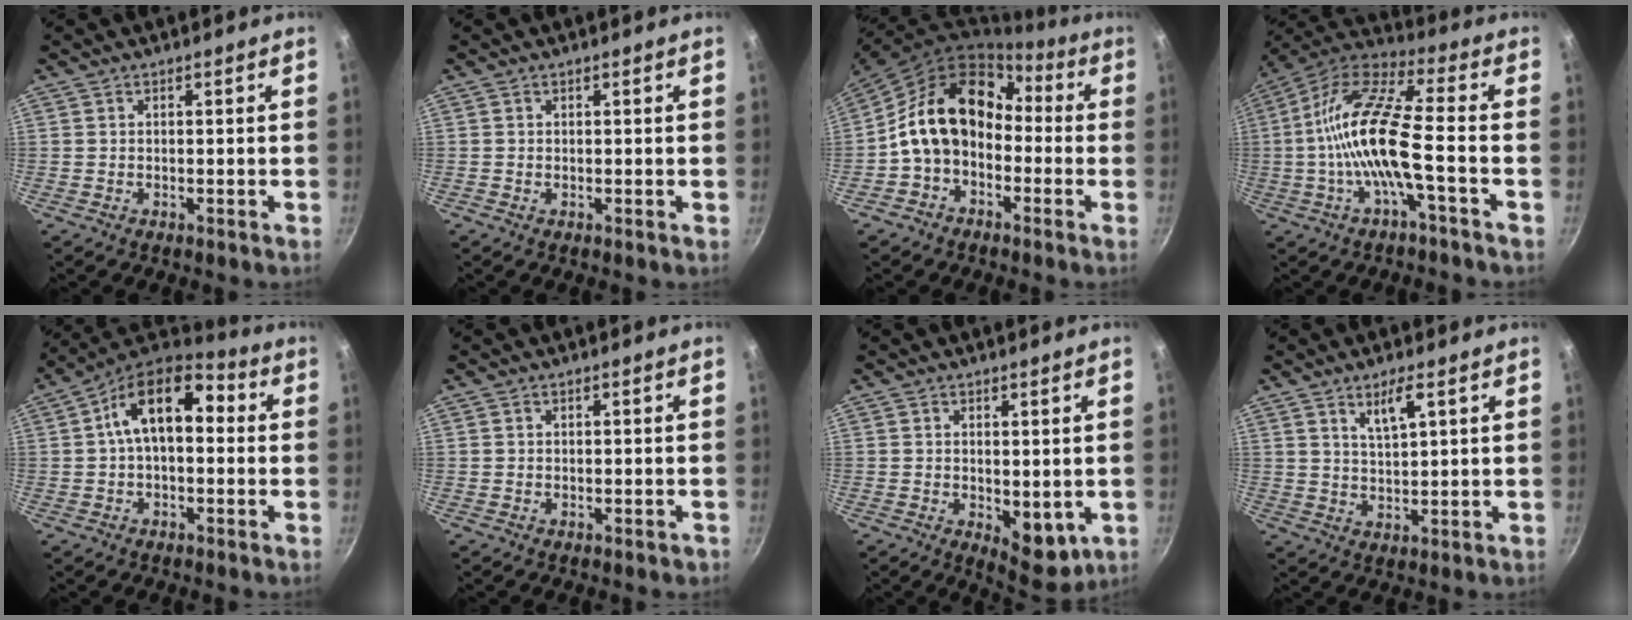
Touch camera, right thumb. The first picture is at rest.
{"total": 0.0}
{"total": 15.7, "force": [-1.4, 11.8, 10.2], "torque": [-0.149, 0.066, -0.039]}
{"total": 16.0, "force": [-2.9, 4.0, 15.2], "torque": [-0.294, 0.038, -0.073]}
{"total": 14.6, "force": [2.1, 8.6, 11.6], "torque": [-0.167, 0.036, 0.013]}
{"total": 0.7, "force": [-0.1, 0.5, 0.6], "torque": [-0.002, 0.003, 0.000]}
{"total": 6.8, "force": [-0.1, 3.6, 5.7], "torque": [-0.061, -0.017, 0.008]}
{"total": 5.3, "force": [2.9, 1.4, 4.2], "torque": [-0.078, -0.014, 0.058]}